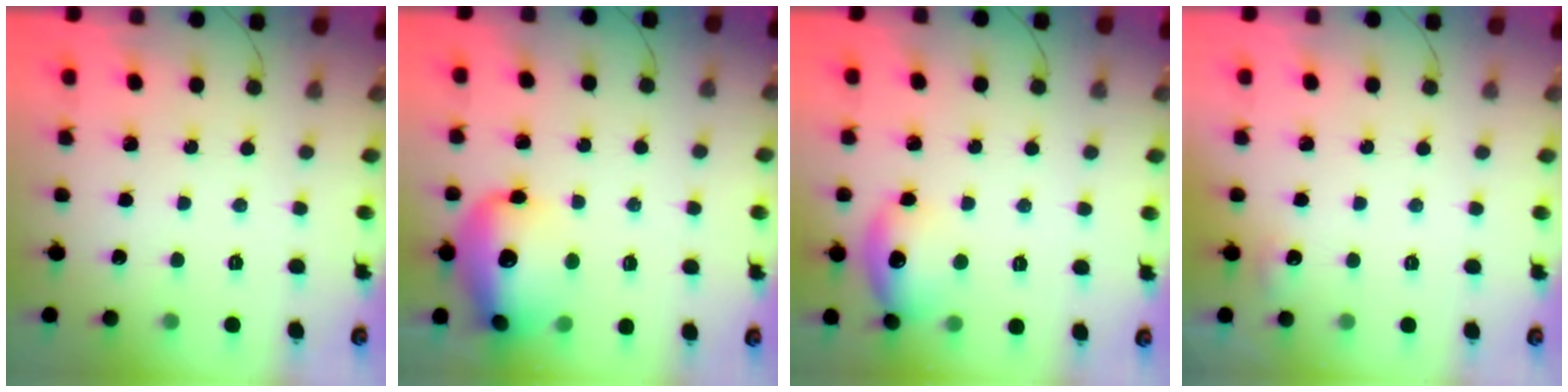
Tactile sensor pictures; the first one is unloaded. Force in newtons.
{"total": 17.4, "press": 15.7, "slide": 7.3}
{"total": 11.9, "press": 11.9, "slide": 1.2}
{"total": 4.0, "press": 3.8, "slide": 1.2}